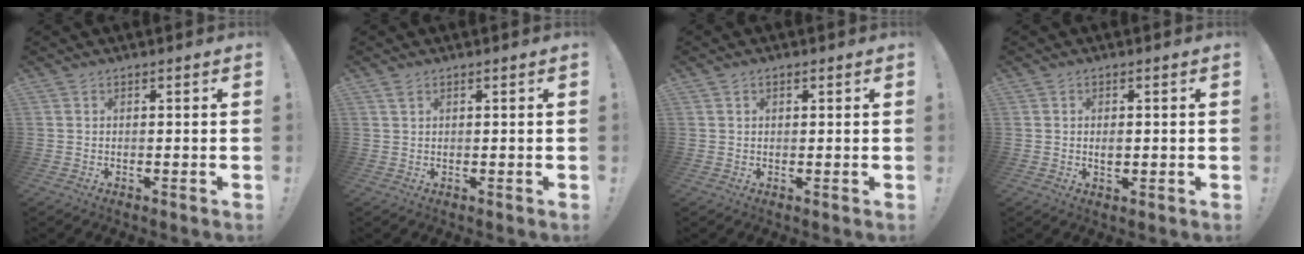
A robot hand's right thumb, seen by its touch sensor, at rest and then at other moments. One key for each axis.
{"total": 1.5, "fx": 0.9, "fy": 0.7, "fz": 0.9, "tx": -0.015, "ty": -0.001, "tz": 0.017}
{"total": 0.9, "fx": 0.6, "fy": 0.7, "fz": 0.4, "tx": 0.000, "ty": 0.000, "tz": 0.009}
{"total": 1.9, "fx": -0.1, "fy": 1.4, "fz": 1.3, "tx": -0.014, "ty": 0.002, "tz": -0.005}